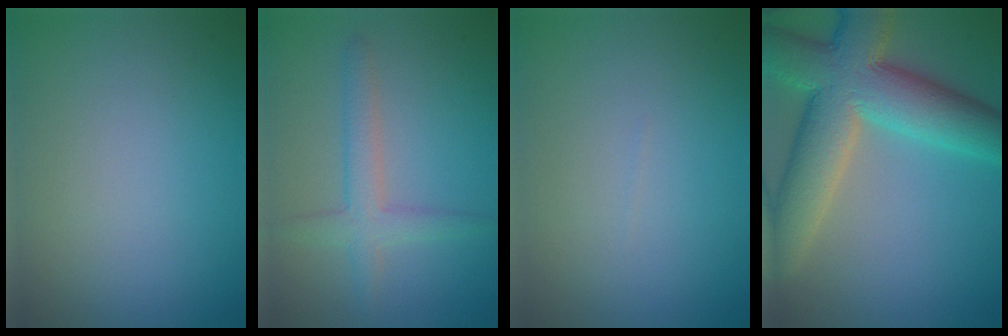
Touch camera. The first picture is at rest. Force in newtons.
{"total": 2.9, "press": 2.9, "slide": 0.2}
{"total": 0.0}
{"total": 11.2, "press": 11.2, "slide": 1.0}